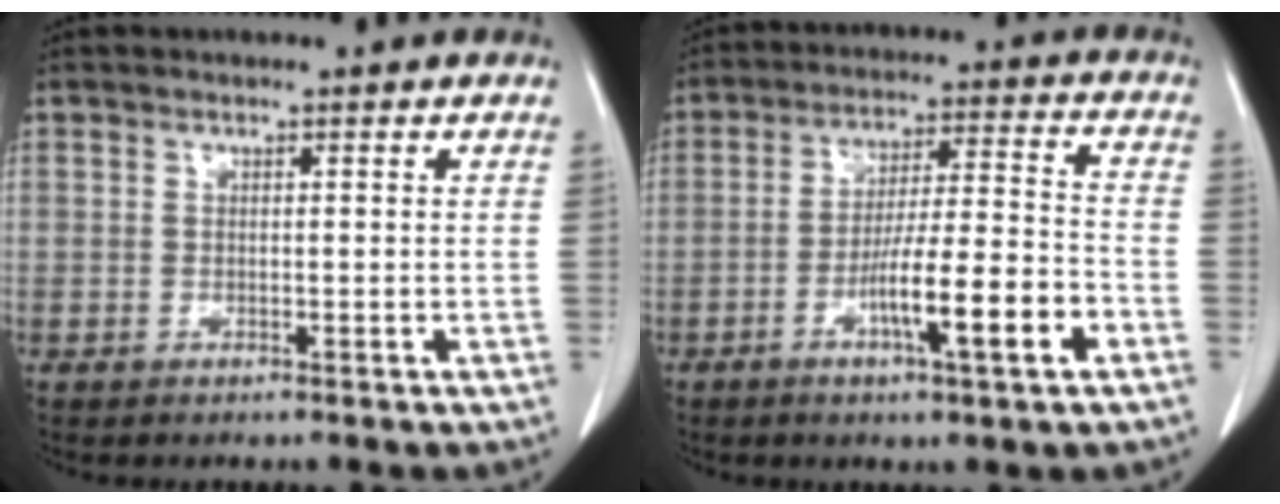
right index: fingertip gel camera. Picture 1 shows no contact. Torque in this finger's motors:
{"motor_torque": [1.59, -0.55, 0.84, 0.21]}